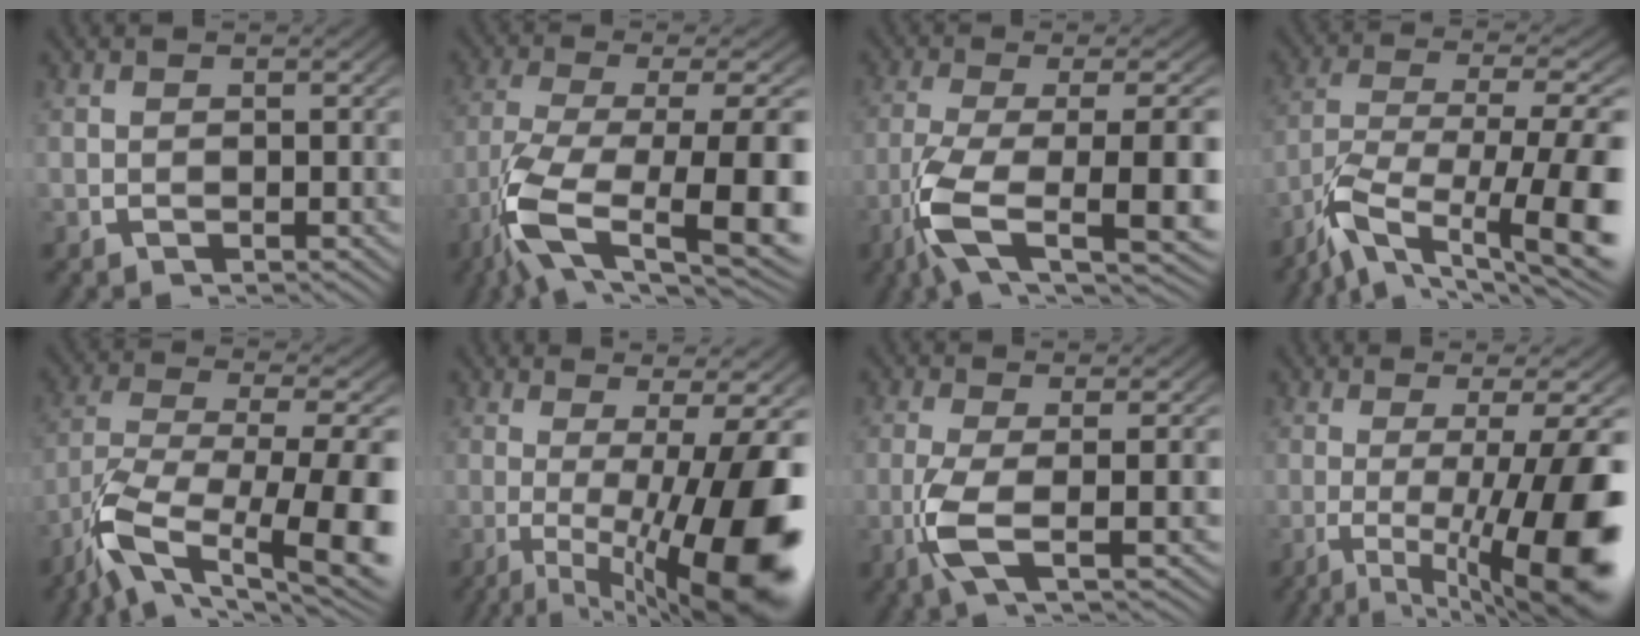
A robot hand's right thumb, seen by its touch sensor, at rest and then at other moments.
{"total": 14.5, "force": [-3.3, 7.8, 11.7], "torque": [-0.250, -0.062, -0.019]}
{"total": 12.4, "force": [-2.4, 6.3, 10.4], "torque": [-0.219, -0.038, -0.020]}
{"total": 11.3, "force": [-2.5, 6.0, 9.3], "torque": [-0.195, -0.053, -0.012]}
{"total": 12.9, "force": [-2.7, 7.1, 10.5], "torque": [-0.224, -0.059, -0.010]}
{"total": 15.3, "force": [-2.2, 6.8, 13.6], "torque": [-0.207, -0.037, -0.009]}
{"total": 5.1, "force": [-0.2, 1.7, 4.8], "torque": [-0.119, -0.015, 0.001]}
{"total": 14.0, "force": [-2.3, 6.0, 12.4], "torque": [-0.189, -0.035, -0.011]}